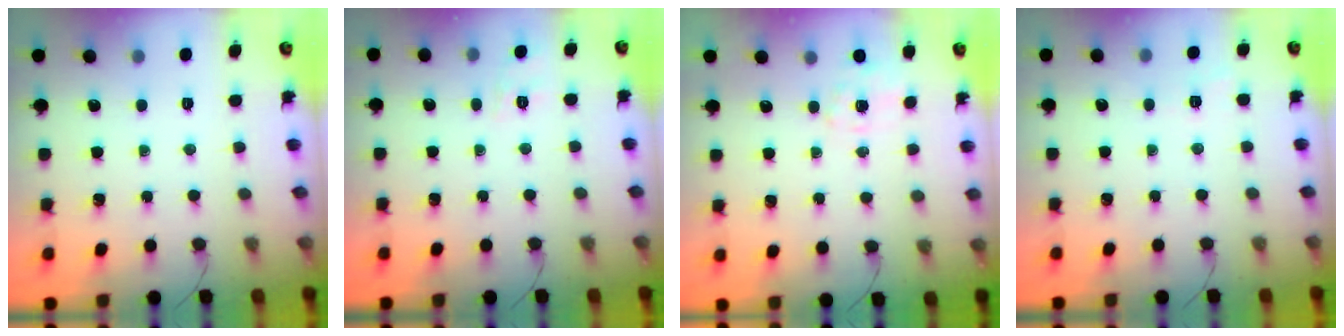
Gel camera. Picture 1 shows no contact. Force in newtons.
{"total": 2.2, "press": 1.1, "slide": 1.9}
{"total": 0.9, "press": 0.2, "slide": 0.9}
{"total": 1.8, "press": 1.1, "slide": 1.4}